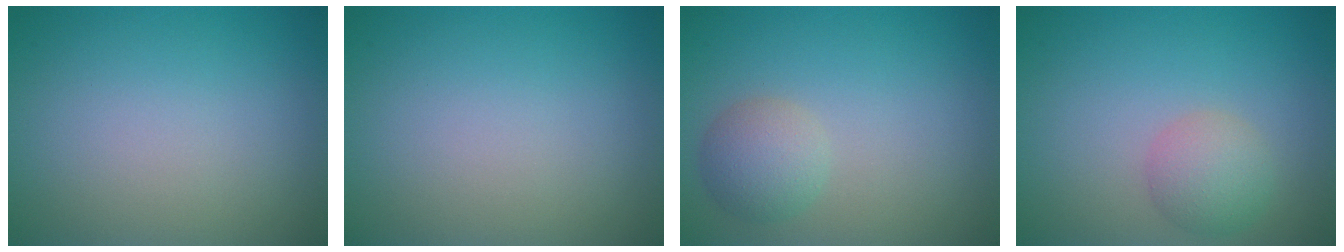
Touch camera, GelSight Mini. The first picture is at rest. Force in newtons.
{"total": 0.0}
{"total": 2.7, "press": 2.7, "slide": 0.1}
{"total": 2.7, "press": 2.7, "slide": 0.2}